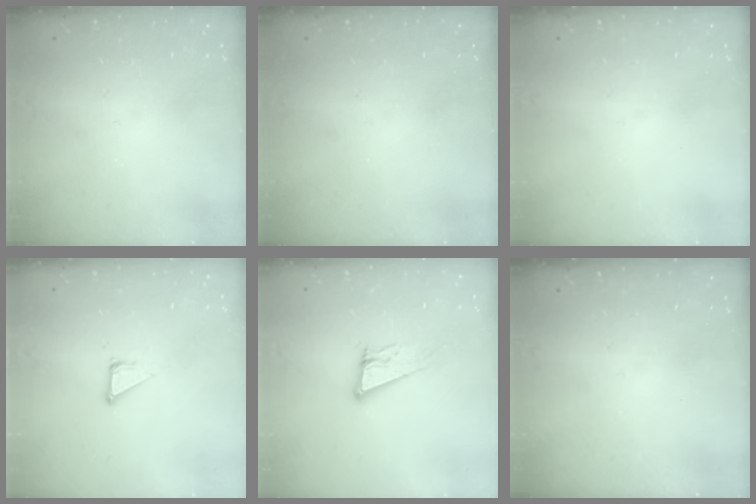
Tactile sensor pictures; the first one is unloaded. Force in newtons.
{"total": 0.0}
{"total": 0.0}
{"total": 4.4, "press": 4.4, "slide": 0.1}
{"total": 12.4, "press": 11.9, "slide": 3.3}
{"total": 0.0}